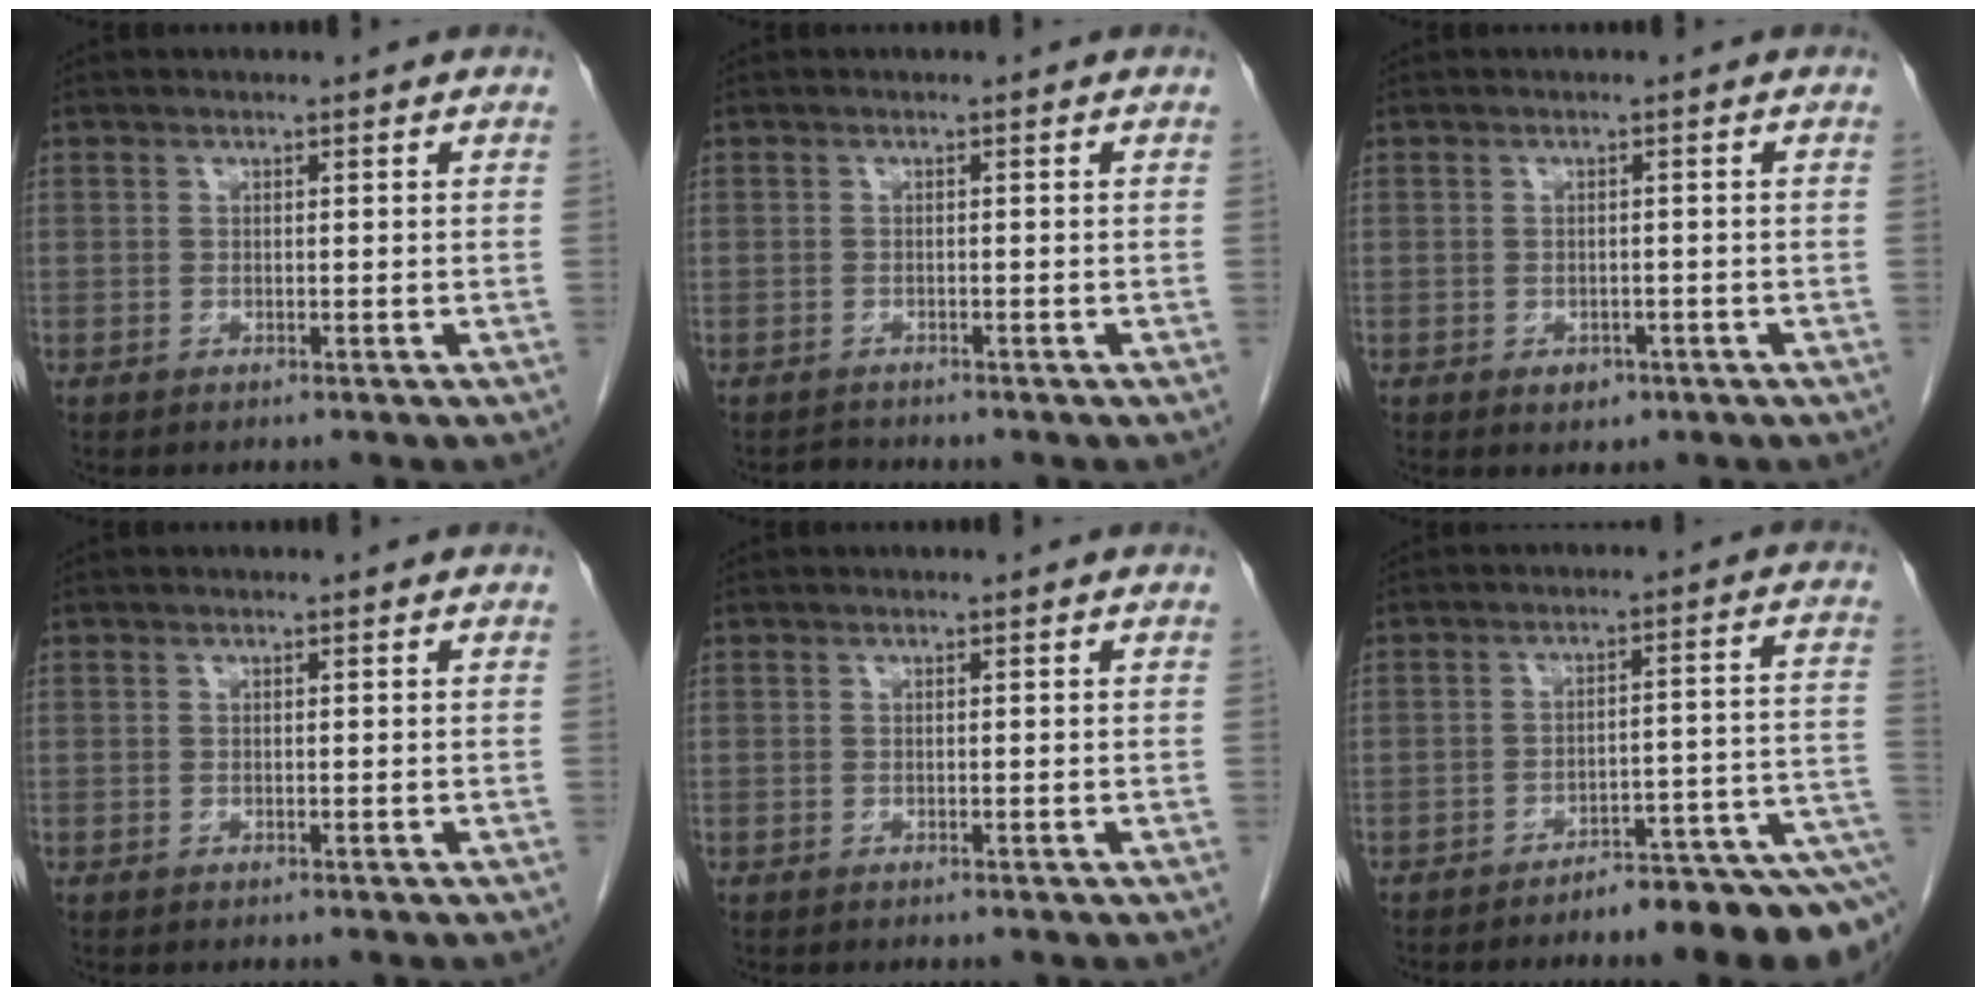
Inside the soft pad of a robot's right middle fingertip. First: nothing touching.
{"total": 1.0, "force": [-0.9, 0.1, -0.3], "torque": [0.005, -0.005, -0.014]}
{"total": 1.8, "force": [-1.0, 1.3, 0.9], "torque": [-0.011, 0.003, -0.005]}
{"total": 0.0}
{"total": 0.0}
{"total": 11.2, "force": [-9.1, 1.0, 6.4], "torque": [-0.044, 0.036, -0.123]}